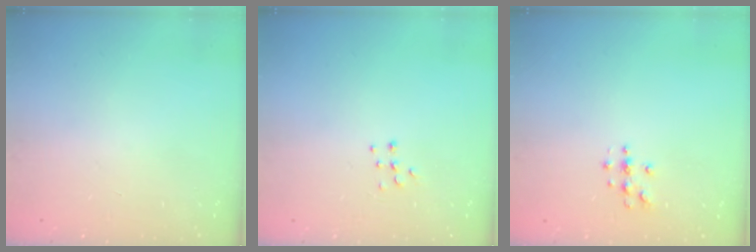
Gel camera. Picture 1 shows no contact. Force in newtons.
{"total": 5.9, "press": 5.9, "slide": 0.4}
{"total": 3.9, "press": 3.9, "slide": 0.4}